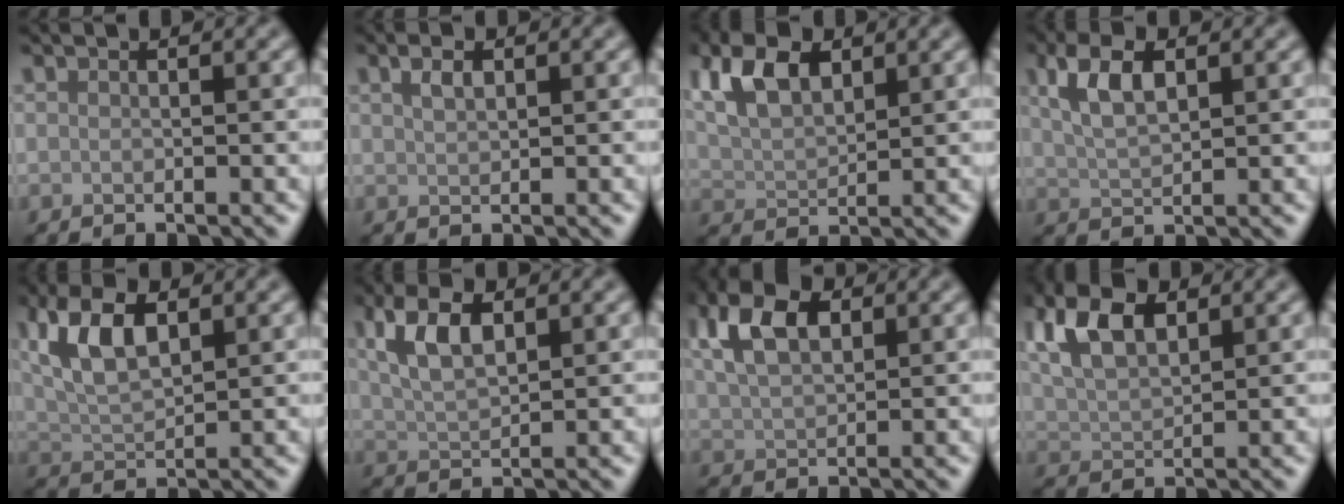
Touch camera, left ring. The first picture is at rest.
{"total": 1.7, "force": [0.8, 0.9, 1.3], "torque": [-0.029, 0.004, 0.016]}
{"total": 5.5, "force": [2.4, 2.9, 3.9], "torque": [-0.083, 0.007, 0.043]}
{"total": 4.4, "force": [1.6, 2.1, 3.5], "torque": [-0.077, 0.009, 0.031]}
{"total": 6.3, "force": [2.3, 3.0, 5.1], "torque": [-0.104, 0.012, 0.039]}
{"total": 4.9, "force": [1.8, 2.4, 3.9], "torque": [-0.085, 0.008, 0.034]}
{"total": 6.4, "force": [2.4, 3.8, 4.6], "torque": [-0.104, 0.013, 0.040]}
{"total": 6.0, "force": [2.5, 3.1, 4.5], "torque": [-0.098, 0.012, 0.043]}